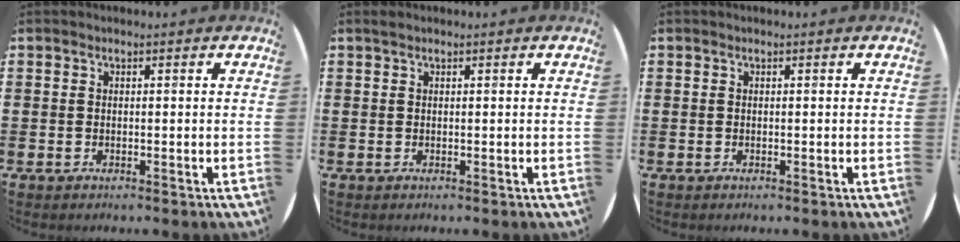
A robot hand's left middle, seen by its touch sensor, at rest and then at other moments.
{"total": 0.0}
{"total": 0.0}